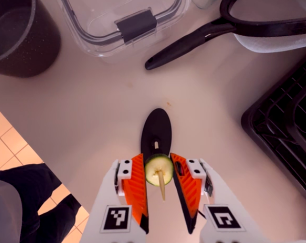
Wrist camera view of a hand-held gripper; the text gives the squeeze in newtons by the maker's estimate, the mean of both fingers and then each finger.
{"total": 8.1, "left": 7.8, "right": 8.4}